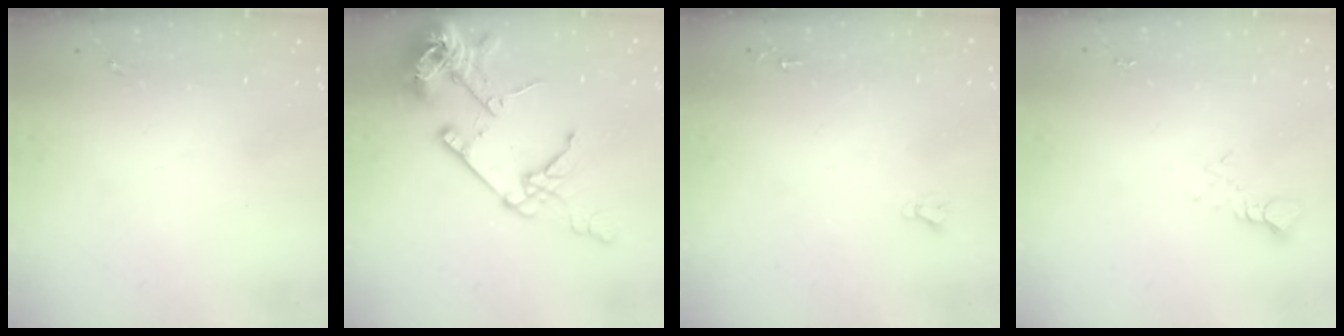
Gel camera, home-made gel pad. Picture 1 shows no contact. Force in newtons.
{"total": 18.6, "press": 18.4, "slide": 2.4}
{"total": 2.0, "press": 2.0, "slide": 0.2}
{"total": 4.0, "press": 4.0, "slide": 0.4}